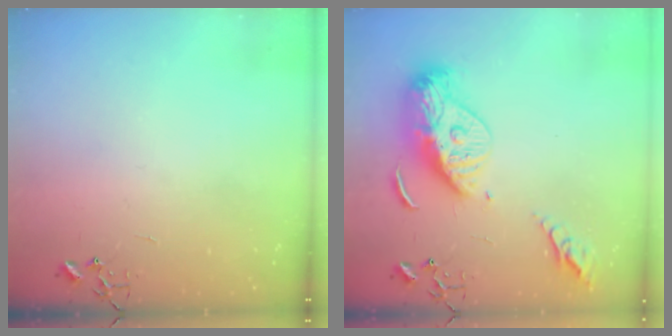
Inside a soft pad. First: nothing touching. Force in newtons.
{"total": 16.9, "press": 16.8, "slide": 1.6}